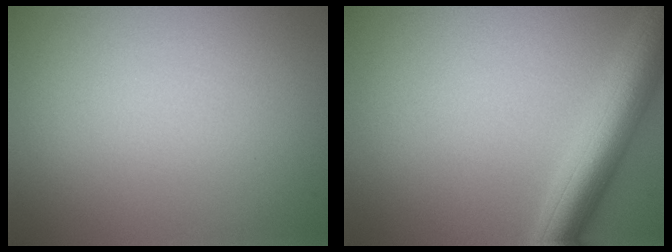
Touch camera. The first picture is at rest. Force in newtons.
{"total": 6.6, "press": 6.6, "slide": 0.2}